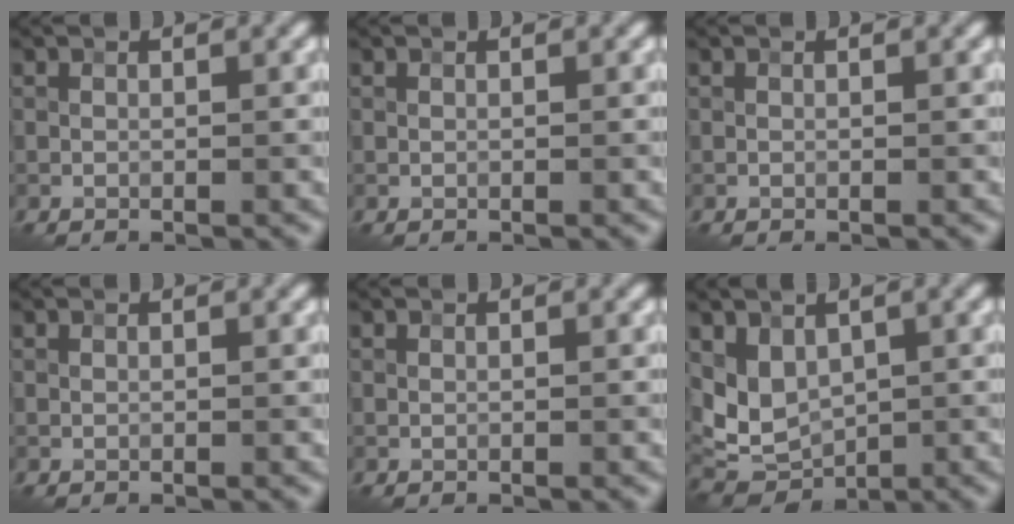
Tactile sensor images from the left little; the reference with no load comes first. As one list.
[{"total": 0.0}, {"total": 0.0}, {"total": 0.0}, {"total": 0.0}, {"total": 3.8, "force": [1.1, 2.8, 2.4], "torque": [-0.048, -0.012, 0.026]}]